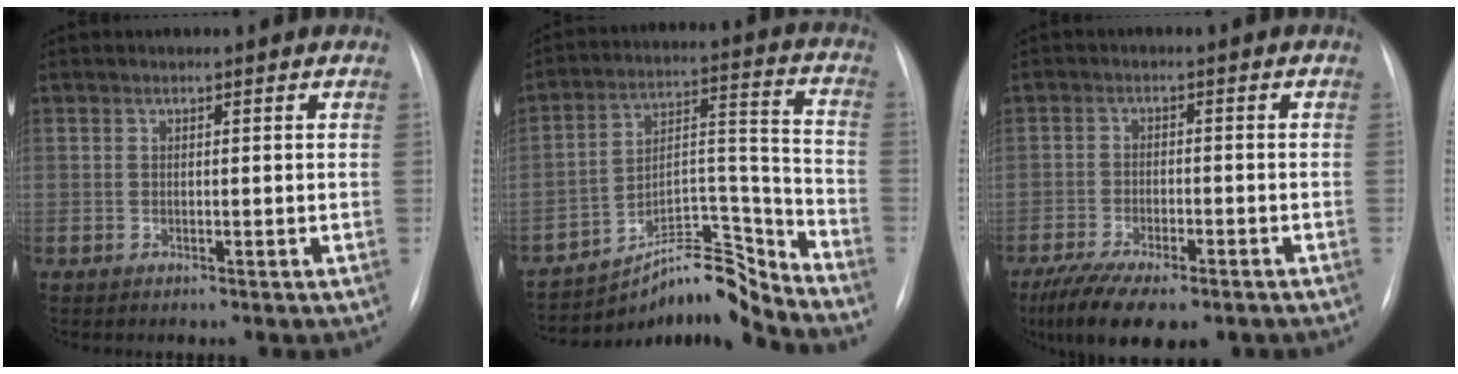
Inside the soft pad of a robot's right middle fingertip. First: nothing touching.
{"total": 10.7, "force": [-10.5, -0.1, 2.0], "torque": [-0.021, 0.068, -0.180]}
{"total": 12.2, "force": [-8.8, 4.1, 7.4], "torque": [-0.130, -0.016, -0.134]}